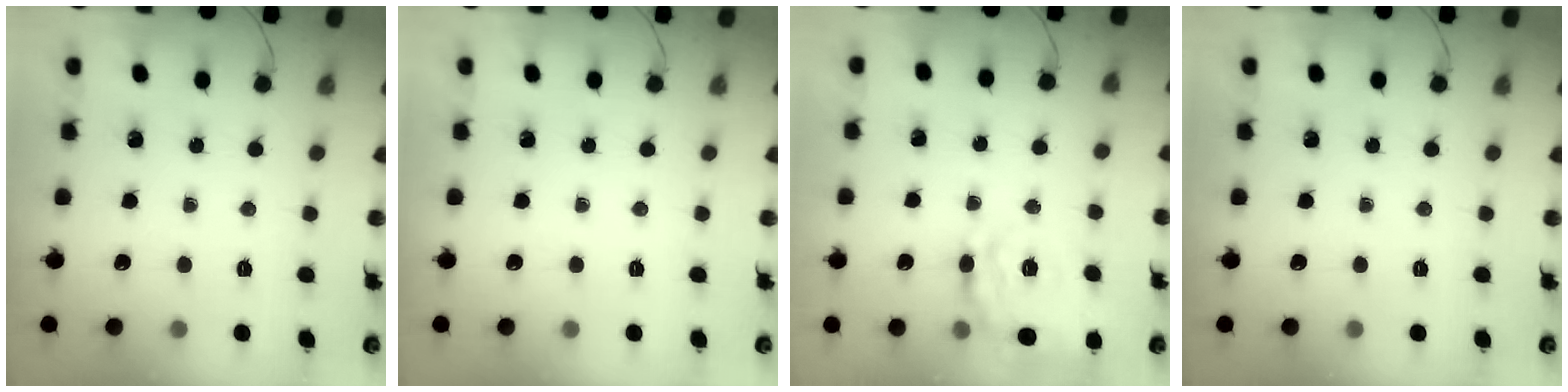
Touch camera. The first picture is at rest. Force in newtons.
{"total": 0.0}
{"total": 19.9, "press": 19.7, "slide": 3.0}
{"total": 0.0}